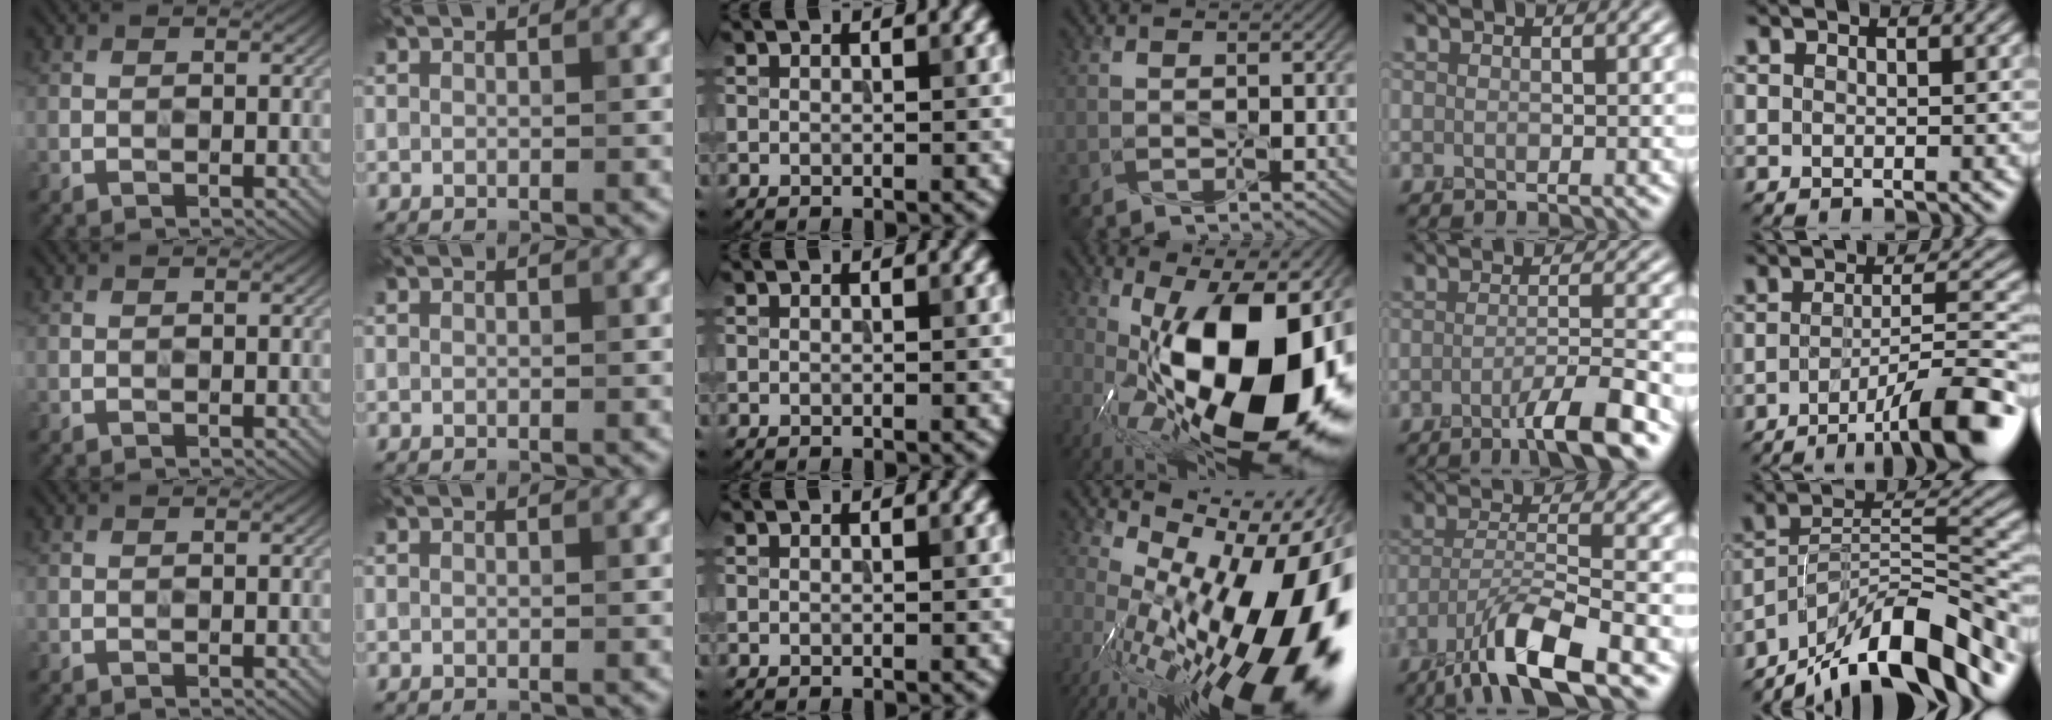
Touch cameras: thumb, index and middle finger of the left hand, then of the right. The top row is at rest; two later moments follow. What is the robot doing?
{"motion": "press", "object": "grip strengthener"}